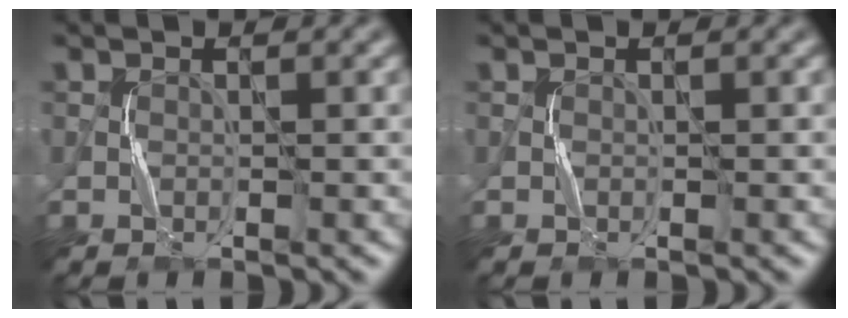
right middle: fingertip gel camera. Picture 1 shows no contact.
{"total": 0.0}